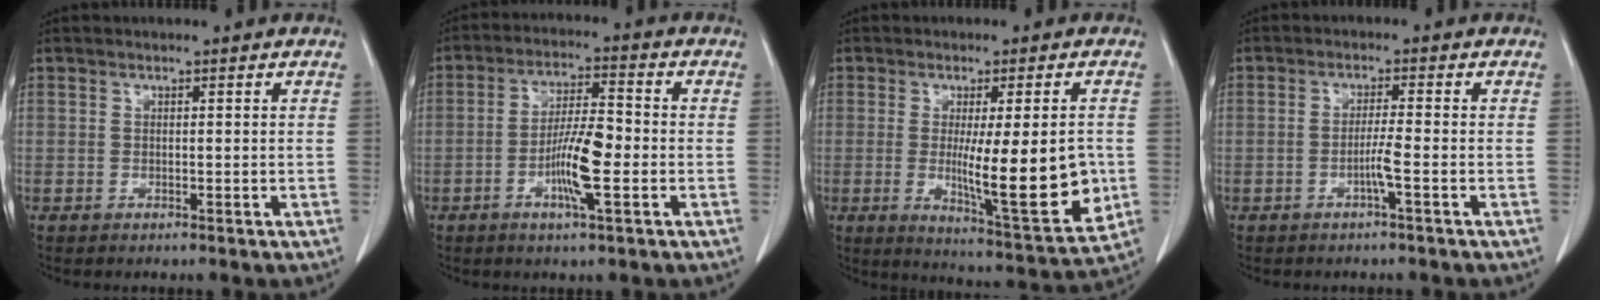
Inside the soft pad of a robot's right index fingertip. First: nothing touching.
{"total": 8.4, "force": [-2.4, 1.1, 8.0], "torque": [-0.150, 0.001, -0.047]}
{"total": 14.8, "force": [-1.2, 2.0, 14.6], "torque": [-0.209, -0.032, -0.009]}
{"total": 2.8, "force": [-1.2, -0.5, 2.4], "torque": [-0.047, -0.002, -0.025]}